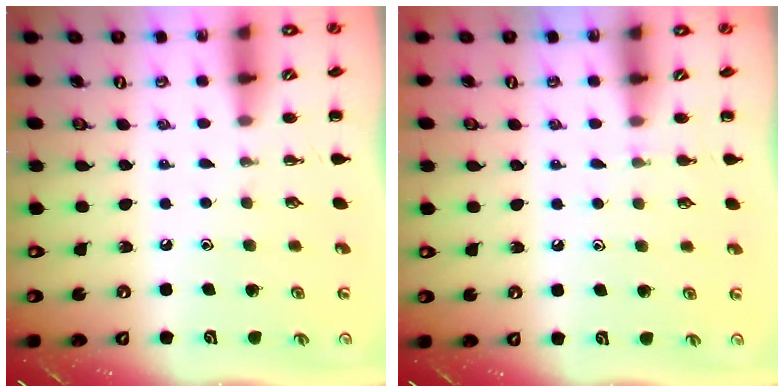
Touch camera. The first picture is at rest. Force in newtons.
{"total": 3.2, "press": 3.0, "slide": 1.2}